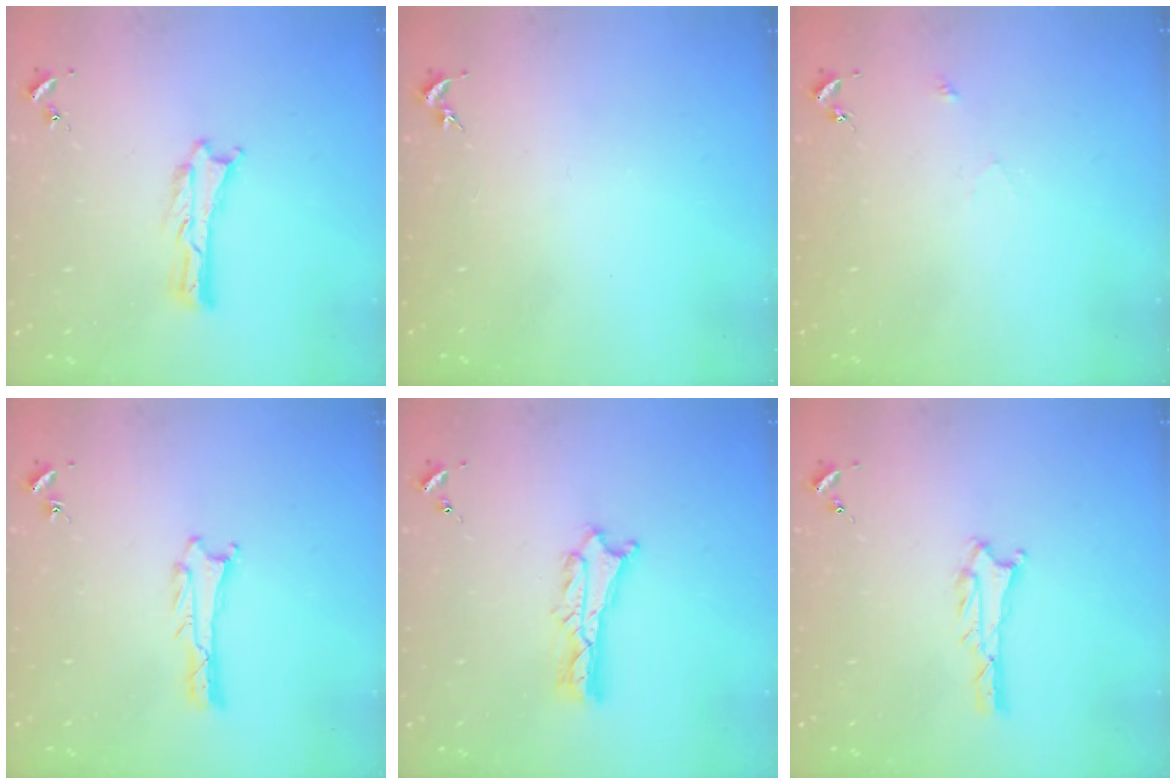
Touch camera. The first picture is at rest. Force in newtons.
{"total": 0.0}
{"total": 2.5, "press": 2.5, "slide": 0.2}
{"total": 0.8, "press": 0.7, "slide": 0.1}
{"total": 2.7, "press": 2.6, "slide": 0.3}
{"total": 0.7, "press": 0.7, "slide": 0.1}